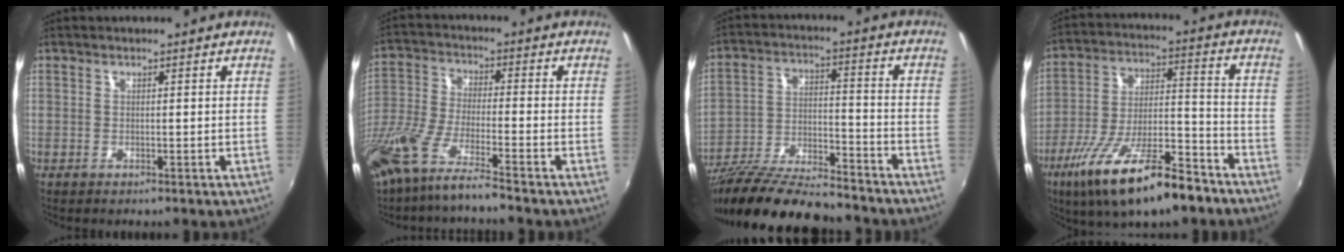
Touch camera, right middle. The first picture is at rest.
{"total": 11.6, "force": [-8.9, 0.9, 7.4], "torque": [-0.159, -0.028, -0.170]}
{"total": 19.9, "force": [-16.6, 4.2, 10.0], "torque": [-0.190, -0.029, -0.276]}
{"total": 19.6, "force": [-12.8, 5.7, 13.7], "torque": [-0.256, -0.033, -0.211]}